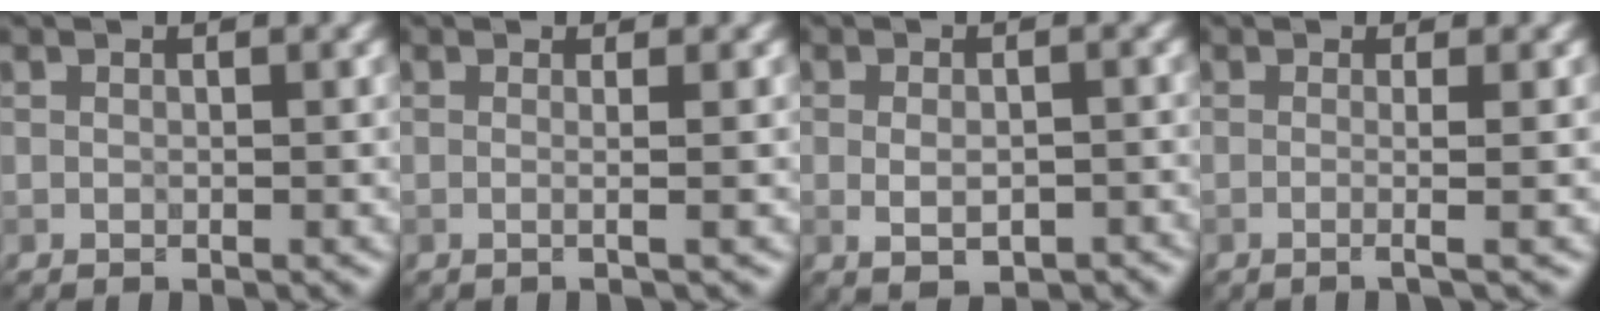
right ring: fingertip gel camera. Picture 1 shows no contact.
{"total": 2.6, "force": [0.5, 1.3, 2.2], "torque": [-0.009, 0.002, -0.027]}
{"total": 3.5, "force": [-1.0, 1.7, 2.8], "torque": [-0.043, -0.005, -0.008]}
{"total": 2.8, "force": [0.2, 1.2, 2.5], "torque": [-0.022, -0.003, -0.026]}